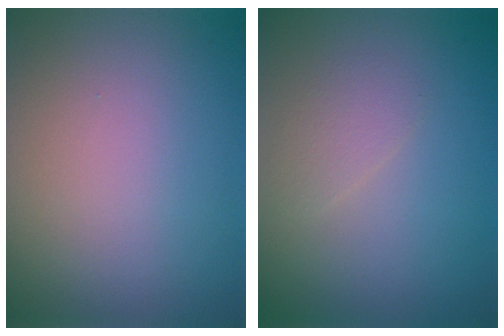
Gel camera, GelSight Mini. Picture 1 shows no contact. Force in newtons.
{"total": 1.3, "press": 1.3, "slide": 0.1}